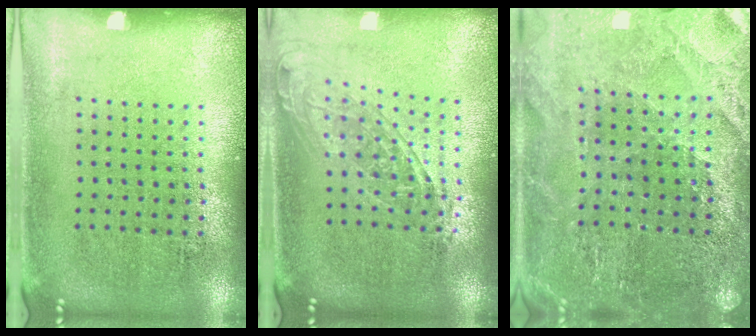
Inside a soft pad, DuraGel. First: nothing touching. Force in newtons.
{"total": 1.5, "press": 1.2, "slide": 0.9}
{"total": 2.6, "press": 2.6, "slide": 0.4}